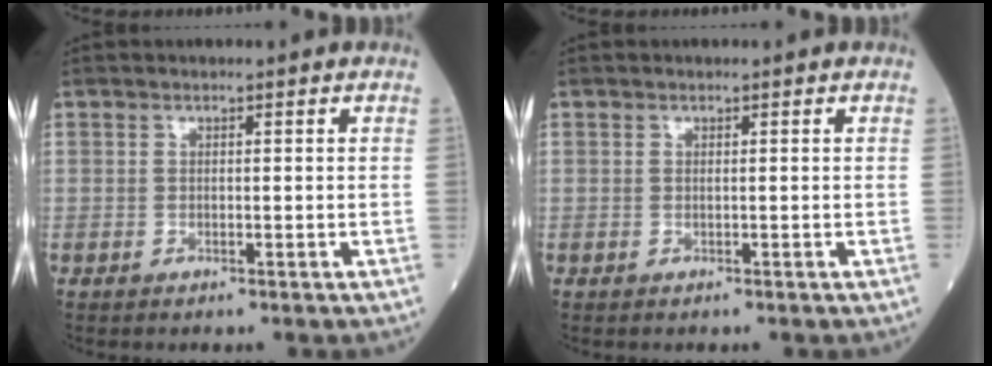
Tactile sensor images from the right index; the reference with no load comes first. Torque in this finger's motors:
{"motor_torque": [0.01, 0.17, -0.01, 0.01]}